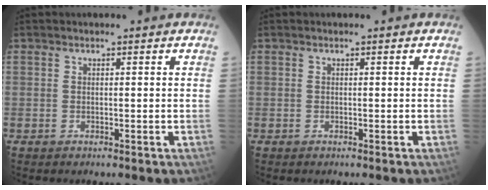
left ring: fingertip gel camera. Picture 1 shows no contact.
{"total": 0.0}